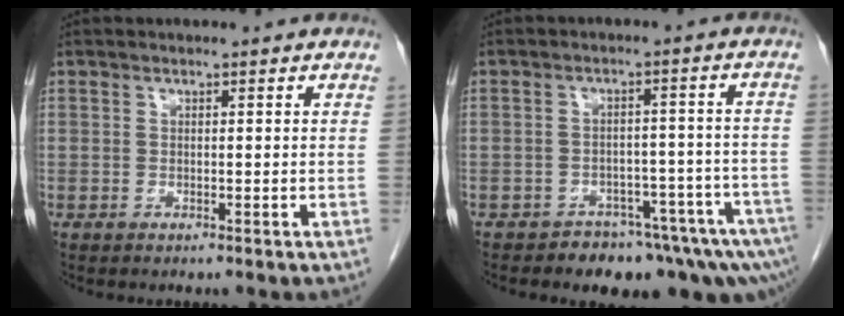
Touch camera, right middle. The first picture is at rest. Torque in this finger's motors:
{"motor_torque": [1.08, -1.06, 0.16, 0.03]}